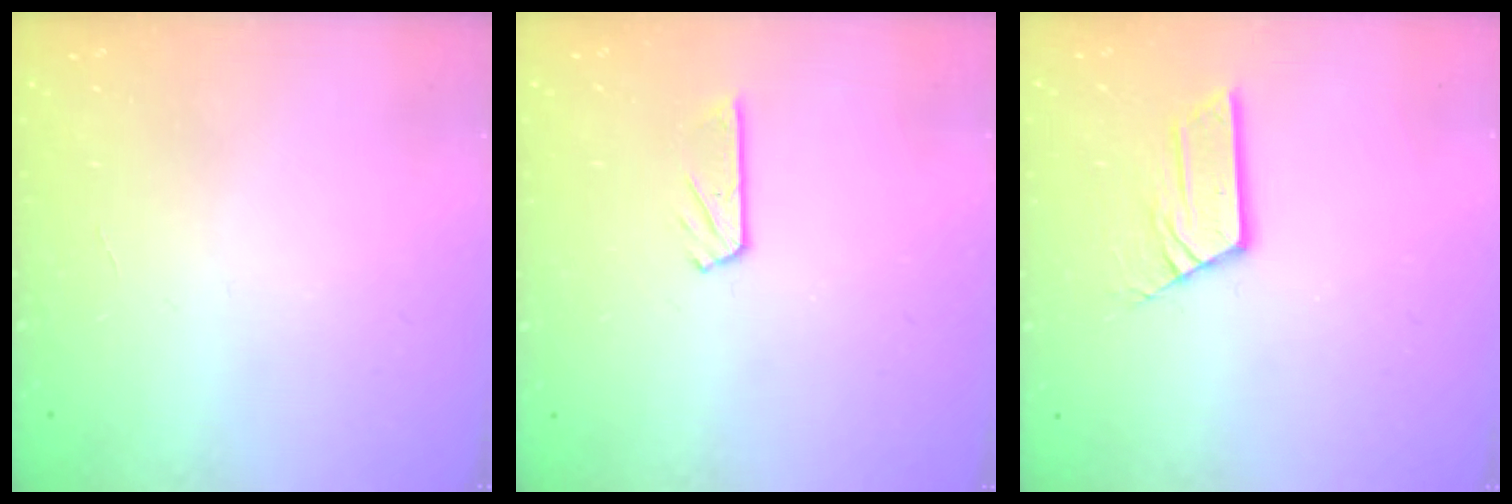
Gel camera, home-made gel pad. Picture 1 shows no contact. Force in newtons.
{"total": 4.2, "press": 4.2, "slide": 0.3}
{"total": 7.0, "press": 7.0, "slide": 0.5}